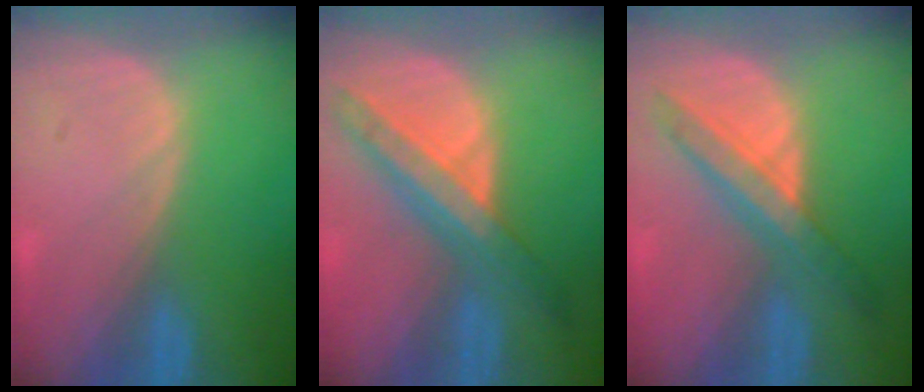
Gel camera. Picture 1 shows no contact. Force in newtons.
{"total": 8.6, "press": 7.5, "slide": 4.2}
{"total": 6.6, "press": 6.5, "slide": 1.2}